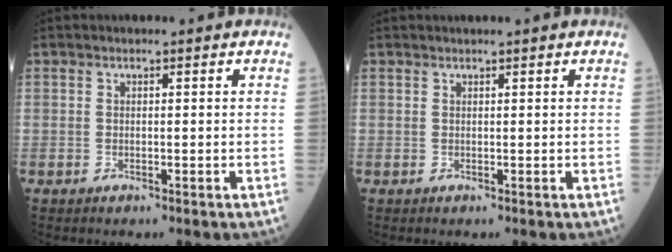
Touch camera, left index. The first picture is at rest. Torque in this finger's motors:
{"motor_torque": [0.60, -0.60, 0.01, 0.00]}